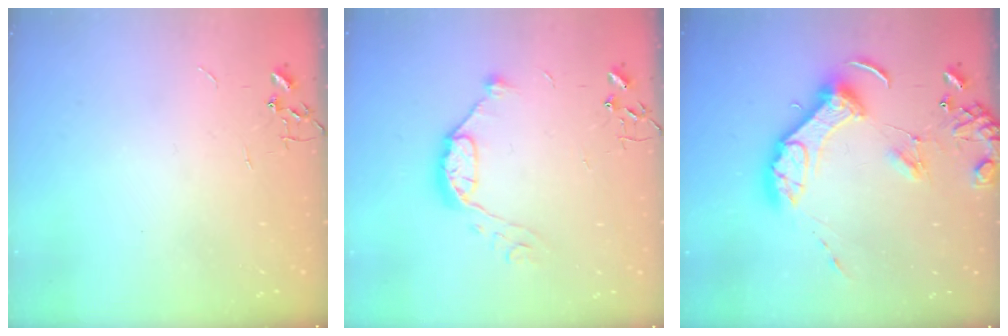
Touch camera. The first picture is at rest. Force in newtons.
{"total": 10.2, "press": 10.2, "slide": 1.0}
{"total": 14.5, "press": 14.3, "slide": 2.3}